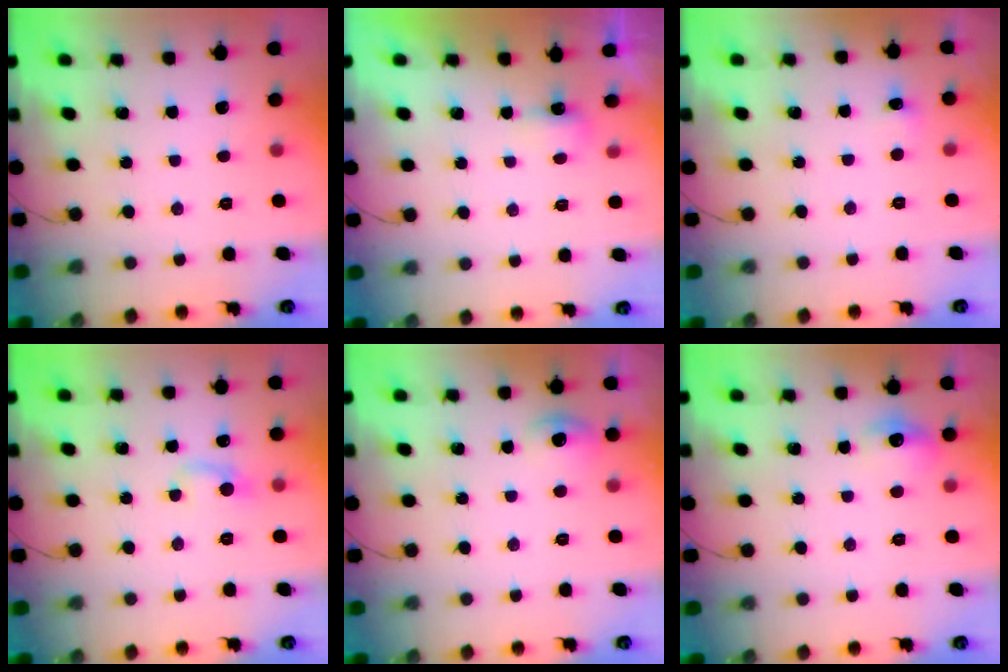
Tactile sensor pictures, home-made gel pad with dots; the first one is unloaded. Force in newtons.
{"total": 3.0, "press": 2.9, "slide": 0.9}
{"total": 3.8, "press": 3.6, "slide": 1.1}
{"total": 4.8, "press": 4.5, "slide": 1.5}
{"total": 6.0, "press": 5.8, "slide": 1.7}
{"total": 7.3, "press": 7.3, "slide": 0.7}